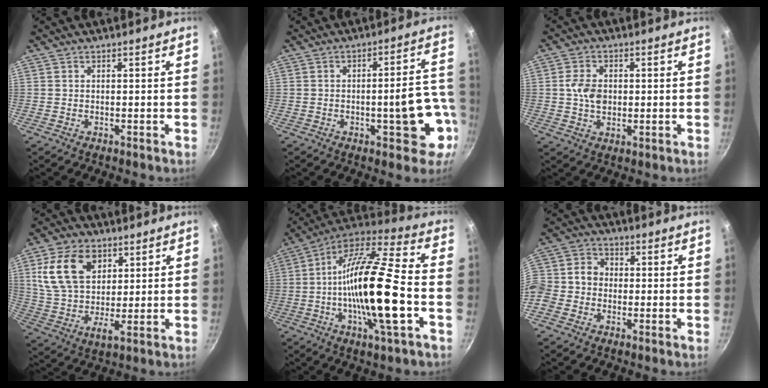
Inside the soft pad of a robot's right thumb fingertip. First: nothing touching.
{"total": 12.1, "force": [-3.5, 4.5, 10.7], "torque": [-0.102, 0.034, -0.042]}
{"total": 5.7, "force": [0.3, 4.1, 4.0], "torque": [-0.066, 0.001, 0.003]}
{"total": 14.6, "force": [5.6, 9.4, 9.6], "torque": [-0.157, -0.009, 0.105]}
{"total": 22.2, "force": [-4.2, 5.1, 21.2], "torque": [-0.373, 0.024, -0.093]}
{"total": 10.9, "force": [-1.7, 9.4, 5.3], "torque": [-0.098, 0.037, -0.052]}